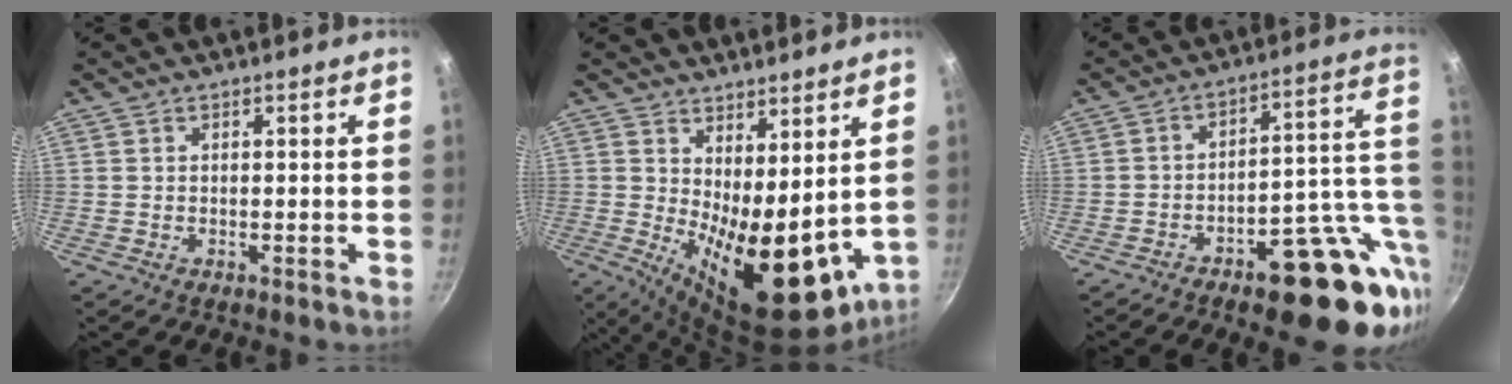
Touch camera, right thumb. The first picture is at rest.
{"total": 16.1, "force": [1.7, 6.9, 14.4], "torque": [-0.176, -0.029, 0.044]}
{"total": 19.9, "force": [-6.7, 8.6, 16.6], "torque": [-0.169, 0.035, -0.084]}